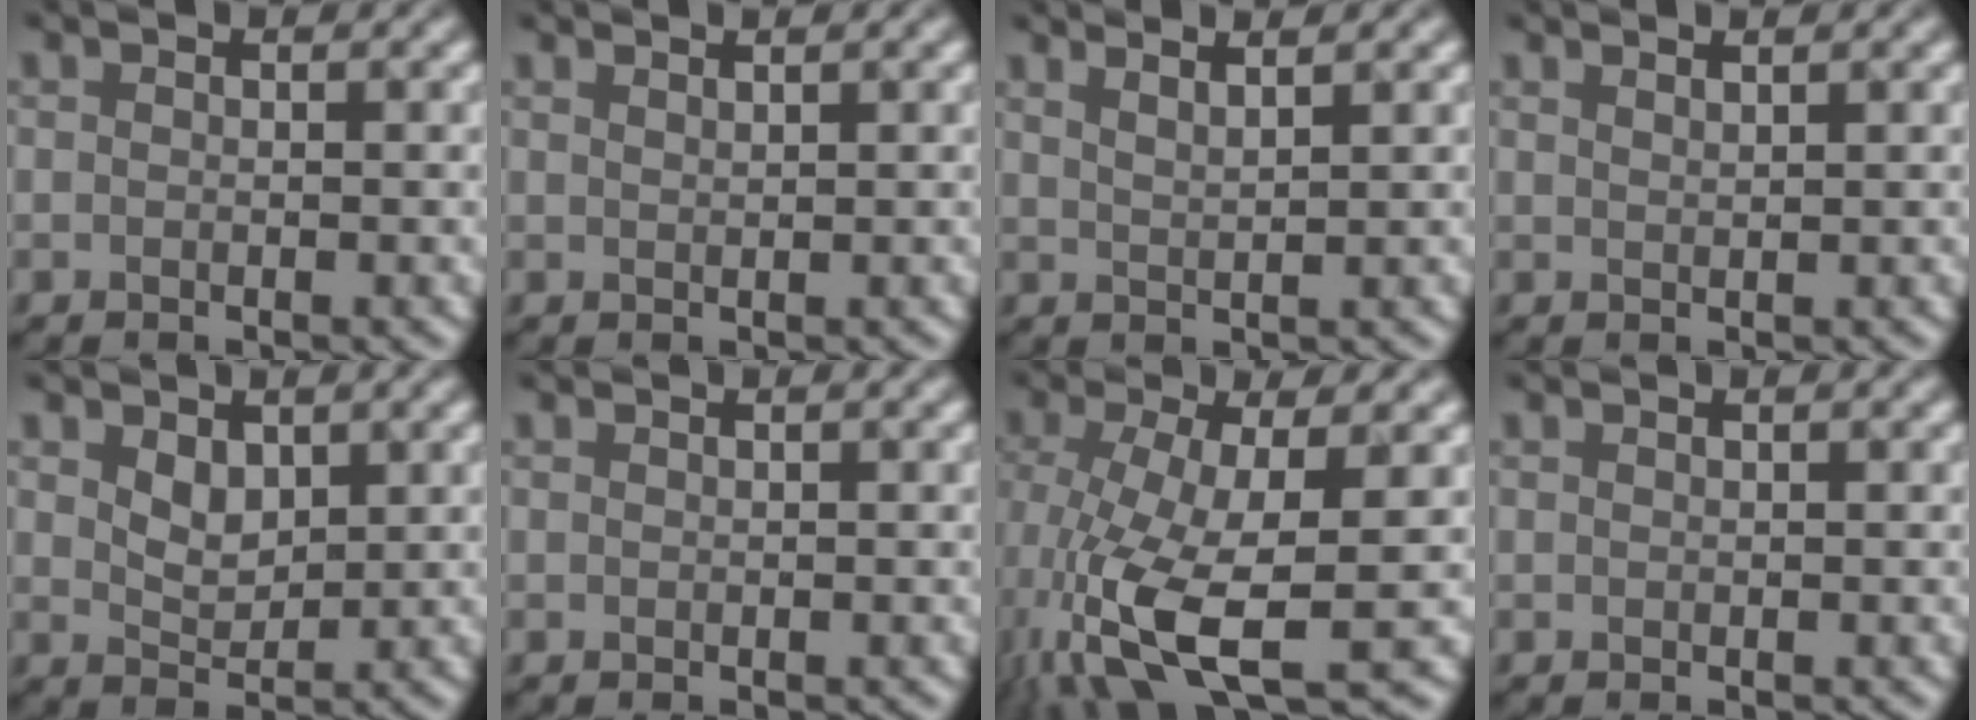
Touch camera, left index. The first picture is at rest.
{"total": 1.0, "force": [0.8, 0.2, 0.5], "torque": [0.001, 0.001, 0.007]}
{"total": 3.0, "force": [2.2, 0.9, 1.8], "torque": [-0.001, 0.014, 0.009]}
{"total": 1.3, "force": [1.0, 0.4, 0.7], "torque": [0.001, 0.002, 0.008]}
{"total": 2.1, "force": [1.0, 1.3, 1.3], "torque": [-0.025, -0.006, 0.024]}
{"total": 0.0}
{"total": 10.9, "force": [-3.2, 3.7, 9.7], "torque": [-0.217, -0.023, -0.056]}
{"total": 0.0}